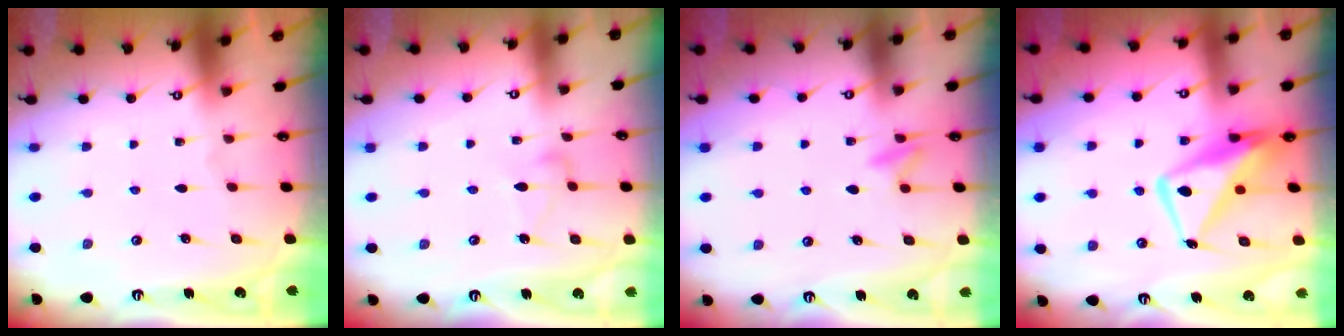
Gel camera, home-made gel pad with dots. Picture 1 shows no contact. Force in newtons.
{"total": 4.3, "press": 4.3, "slide": 0.2}
{"total": 7.2, "press": 7.2, "slide": 0.7}
{"total": 12.8, "press": 12.7, "slide": 1.3}